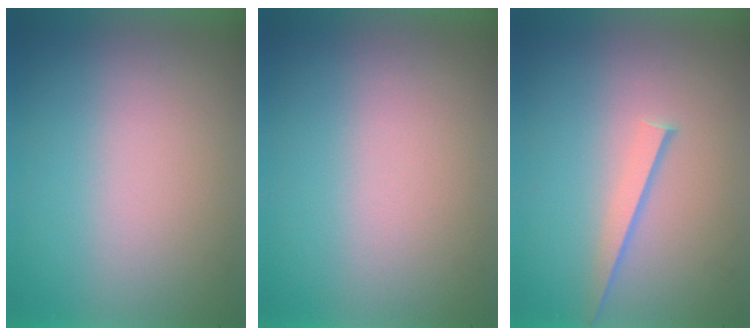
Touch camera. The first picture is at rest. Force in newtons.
{"total": 0.0}
{"total": 1.1}